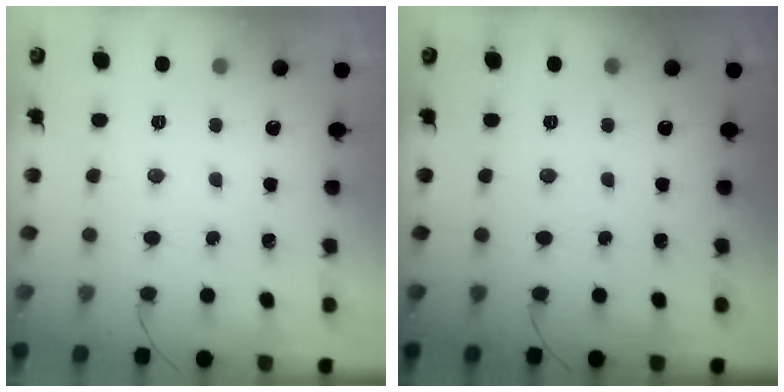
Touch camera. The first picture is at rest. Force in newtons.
{"total": 0.0}